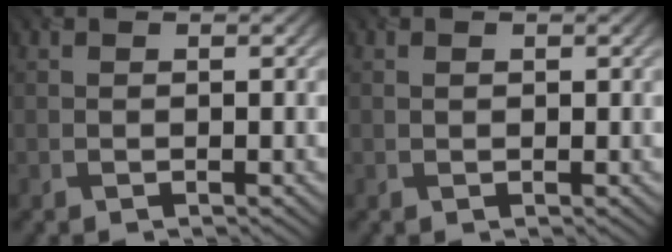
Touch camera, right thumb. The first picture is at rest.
{"total": 0.6, "force": [0.2, 0.4, 0.4], "torque": [-0.008, 0.000, 0.004]}